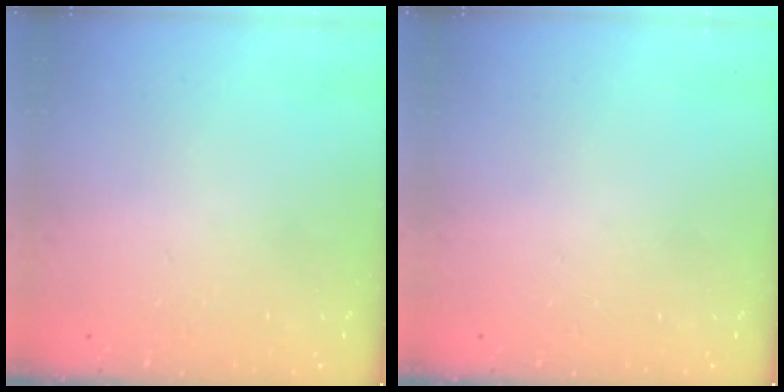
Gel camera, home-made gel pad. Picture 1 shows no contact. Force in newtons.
{"total": 0.0}